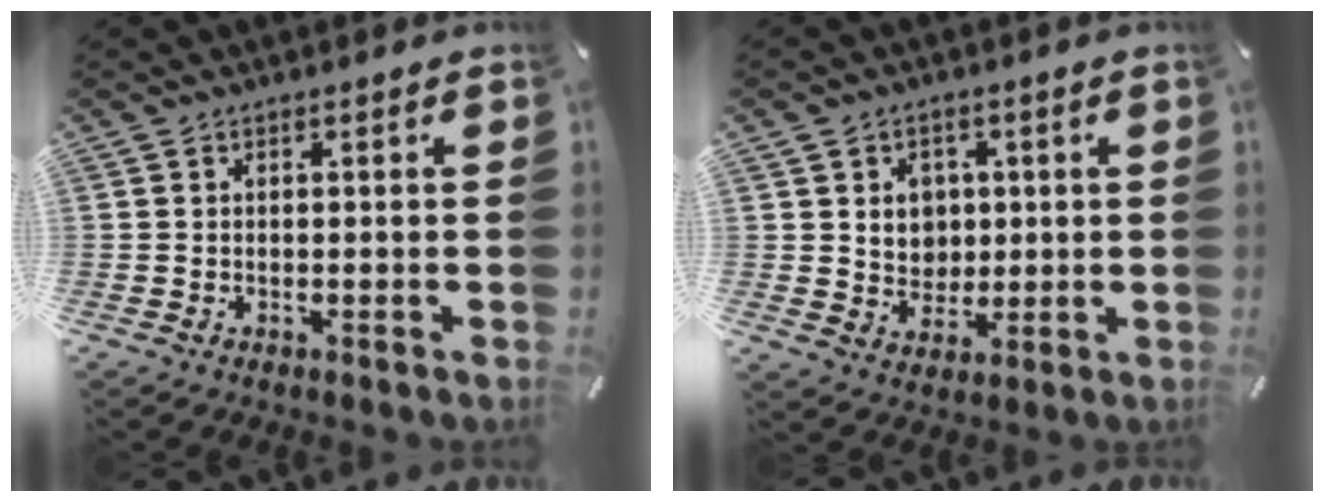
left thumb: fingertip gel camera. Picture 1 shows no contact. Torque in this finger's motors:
{"motor_torque": [1.16, 1.07, 0.28, -0.34, 0.01]}